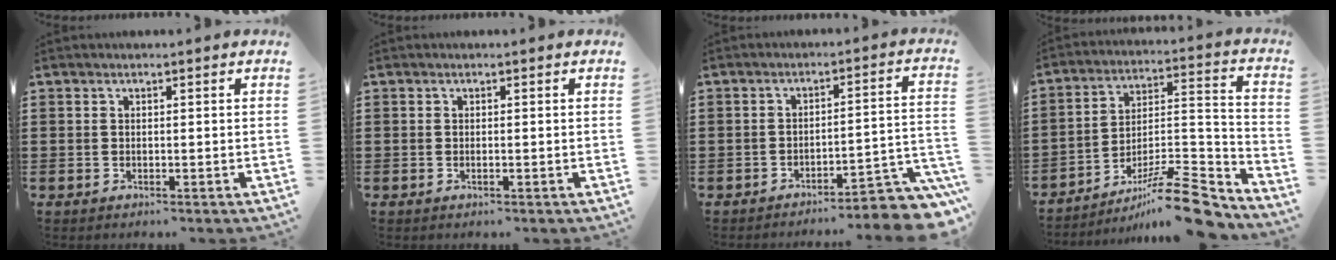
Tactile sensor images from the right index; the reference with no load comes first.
{"total": 0.0}
{"total": 5.0, "force": [-4.5, 0.4, 2.3], "torque": [-0.039, -0.010, -0.089]}
{"total": 12.9, "force": [-10.1, 2.0, 7.8], "torque": [-0.111, 0.040, -0.183]}